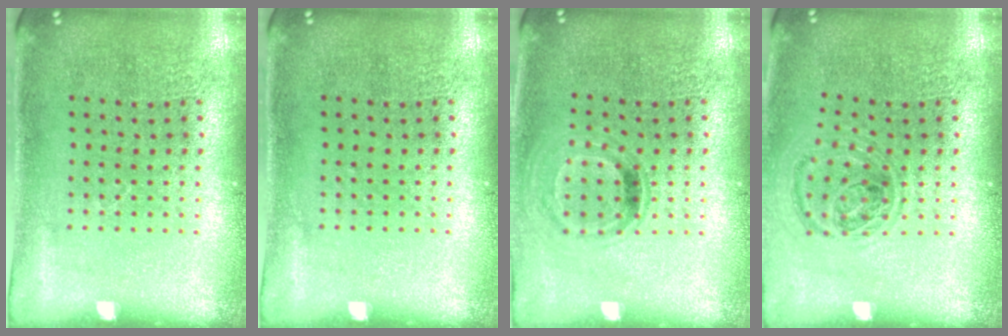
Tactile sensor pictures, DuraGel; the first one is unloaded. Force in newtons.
{"total": 0.0}
{"total": 0.9, "press": 0.8, "slide": 0.4}
{"total": 0.9, "press": 0.9, "slide": 0.2}